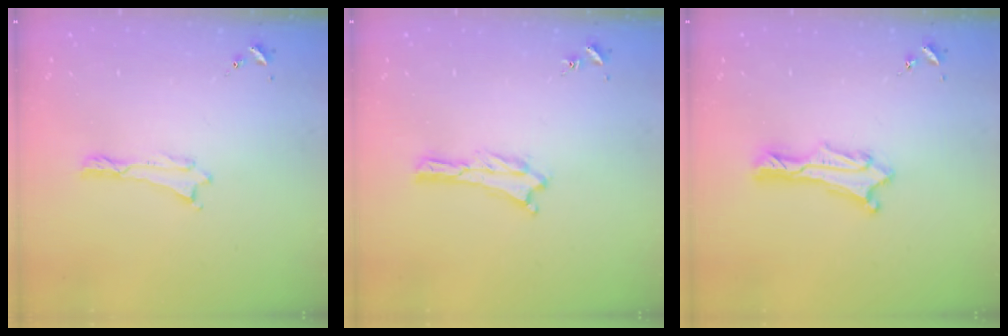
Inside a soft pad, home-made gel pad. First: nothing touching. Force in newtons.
{"total": 0.0}
{"total": 1.5, "press": 1.5, "slide": 0.1}